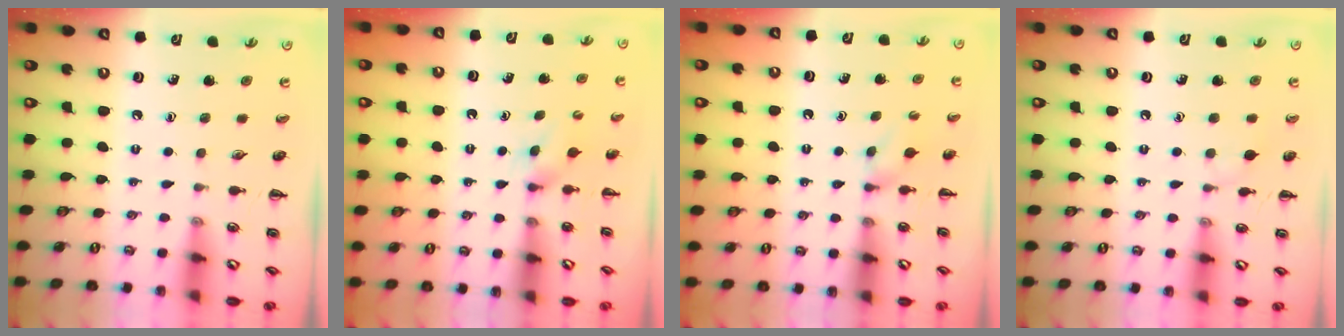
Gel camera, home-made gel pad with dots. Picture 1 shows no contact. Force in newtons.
{"total": 3.4, "press": 3.1, "slide": 1.2}
{"total": 2.9, "press": 2.7, "slide": 1.0}
{"total": 4.5, "press": 4.2, "slide": 1.6}